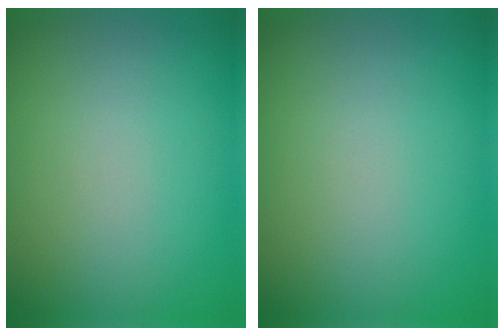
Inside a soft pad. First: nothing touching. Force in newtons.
{"total": 0.0}